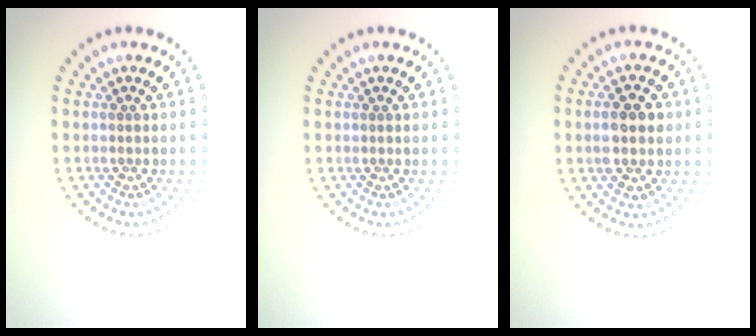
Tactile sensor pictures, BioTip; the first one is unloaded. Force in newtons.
{"total": 0.0}
{"total": 3.8, "press": 3.8, "slide": 0.2}